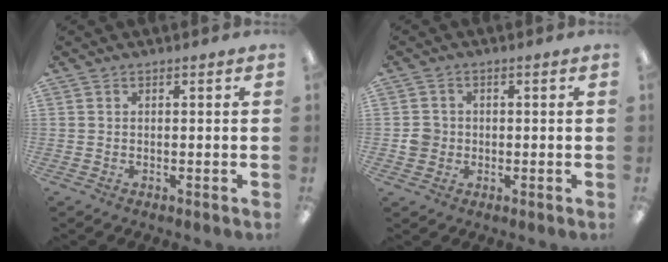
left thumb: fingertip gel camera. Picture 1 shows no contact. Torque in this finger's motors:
{"motor_torque": [-0.03, 0.04, 0.11, -0.13, 0.00]}